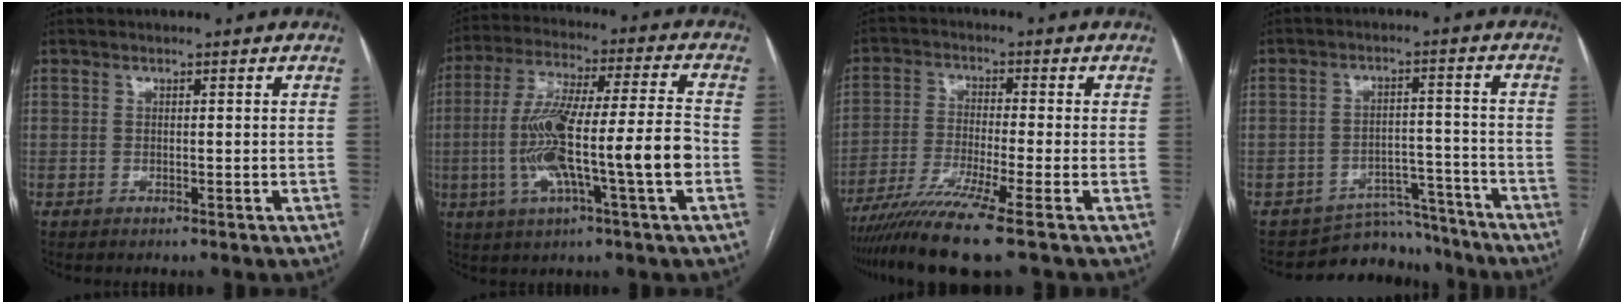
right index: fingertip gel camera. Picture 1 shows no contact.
{"total": 16.6, "force": [-3.5, 0.8, 16.2], "torque": [-0.303, 0.010, -0.061]}
{"total": 10.0, "force": [-7.2, -1.8, 6.6], "torque": [-0.119, -0.032, -0.128]}
{"total": 8.6, "force": [-8.0, 3.1, -0.8], "torque": [0.025, 0.041, -0.113]}